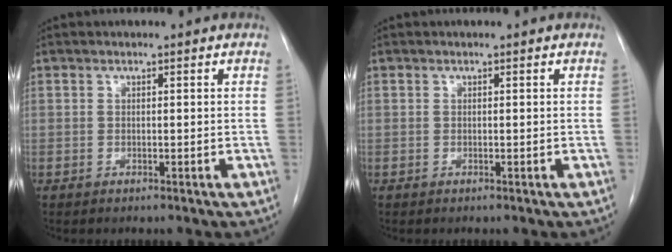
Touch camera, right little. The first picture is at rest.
{"total": 0.0}